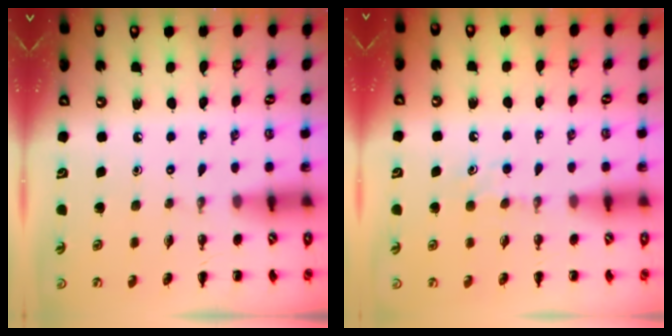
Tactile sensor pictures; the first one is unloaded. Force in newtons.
{"total": 4.2, "press": 4.0, "slide": 1.4}